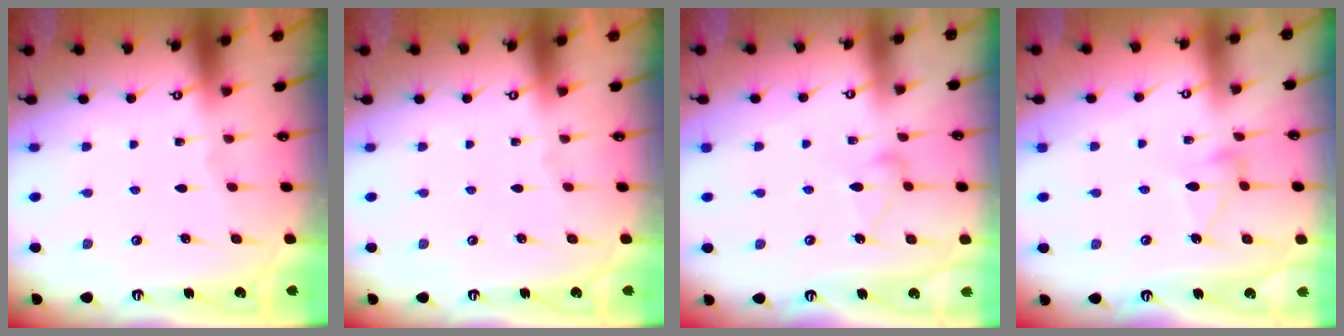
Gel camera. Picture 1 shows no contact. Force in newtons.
{"total": 0.0}
{"total": 9.2, "press": 9.1, "slide": 0.6}
{"total": 5.3, "press": 5.2, "slide": 0.4}